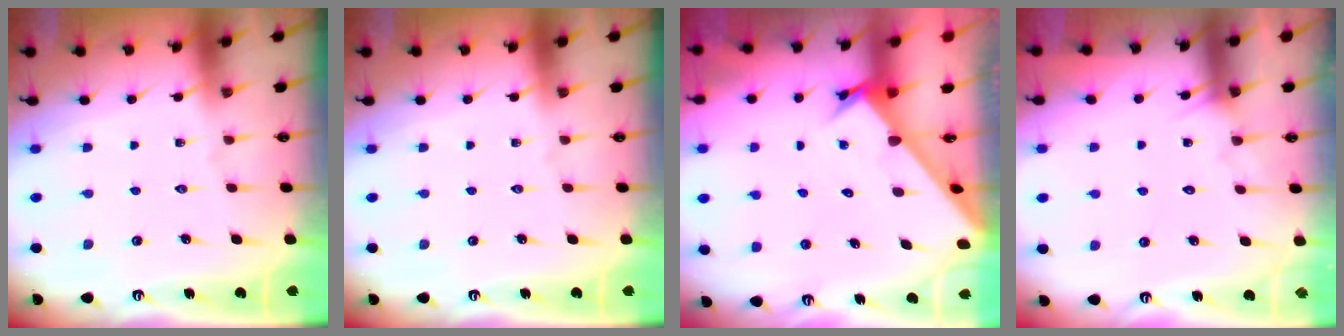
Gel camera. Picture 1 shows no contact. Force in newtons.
{"total": 0.0}
{"total": 2.7, "press": 2.7, "slide": 0.3}
{"total": 5.1, "press": 5.1, "slide": 0.4}